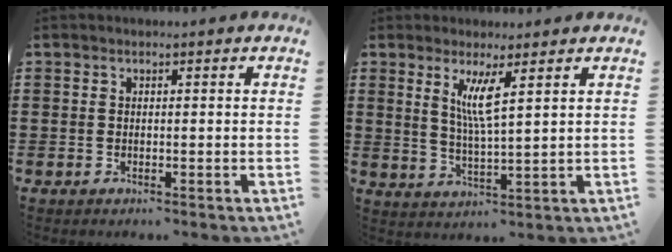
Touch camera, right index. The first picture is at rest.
{"total": 5.1, "force": [2.4, 0.4, 4.5], "torque": [-0.096, -0.002, 0.040]}